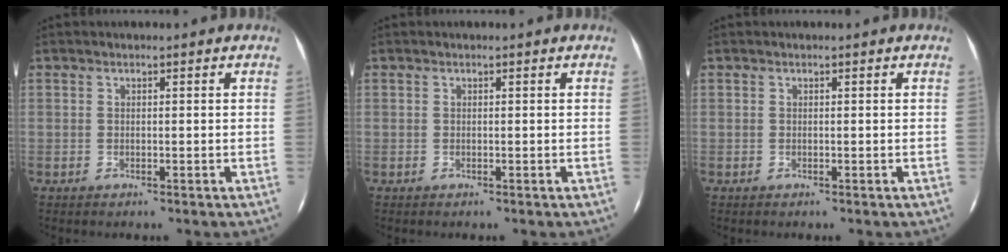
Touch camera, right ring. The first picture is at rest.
{"total": 0.0}
{"total": 0.0}